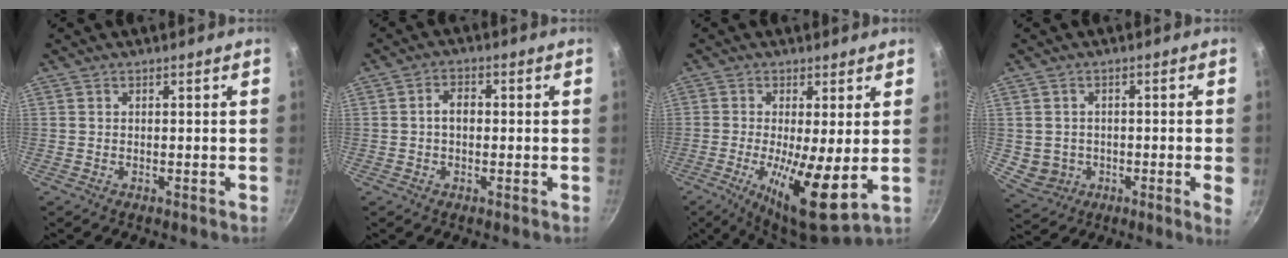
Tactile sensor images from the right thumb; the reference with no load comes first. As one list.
[{"total": 3.2, "force": [-0.1, 2.2, 2.3], "torque": [-0.030, 0.013, -0.006]}, {"total": 12.5, "force": [-1.3, 3.1, 12.0], "torque": [-0.201, -0.024, -0.018]}, {"total": 6.6, "force": [-0.9, 4.0, 5.2], "torque": [-0.068, -0.002, -0.003]}]